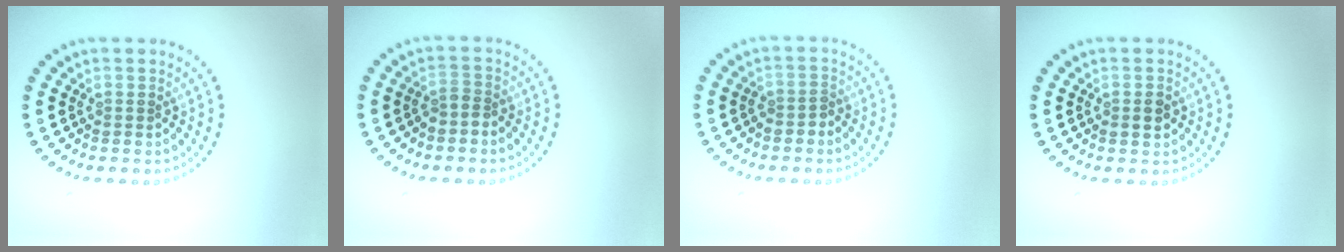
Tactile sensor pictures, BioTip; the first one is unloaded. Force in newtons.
{"total": 1.5, "press": 1.1, "slide": 0.9}
{"total": 1.1, "press": 1.0, "slide": 0.6}
{"total": 1.3, "press": 1.3, "slide": 0.2}